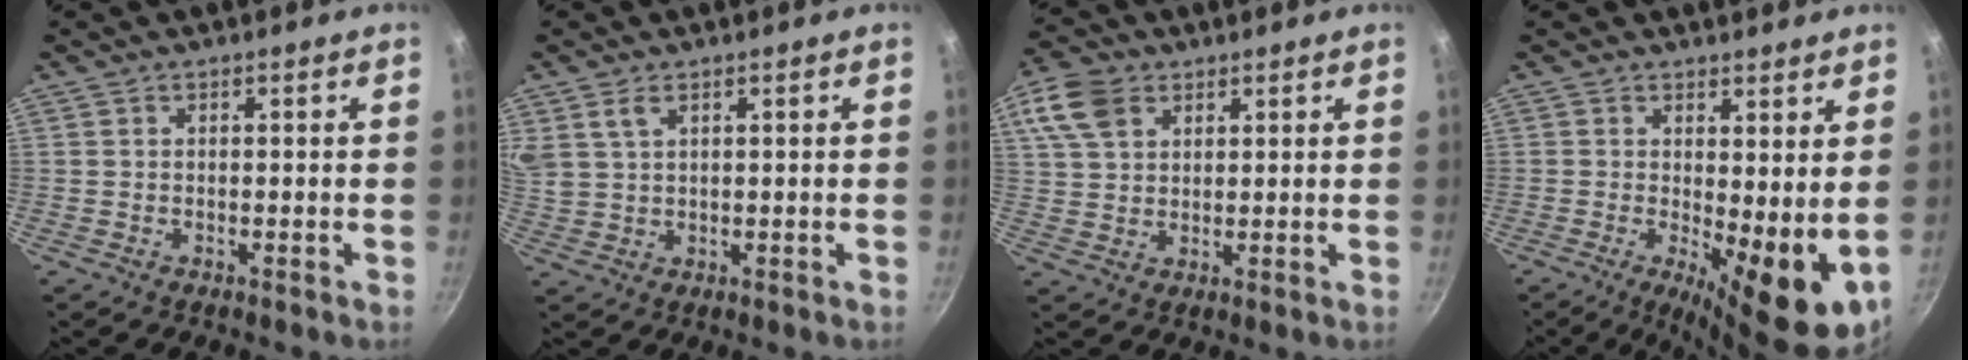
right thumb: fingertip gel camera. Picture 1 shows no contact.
{"total": 4.8, "force": [2.6, 2.9, 2.9], "torque": [-0.052, -0.002, 0.057]}
{"total": 8.9, "force": [4.1, 6.1, 4.9], "torque": [-0.088, 0.003, 0.075]}
{"total": 10.7, "force": [0.3, 3.6, 10.0], "torque": [-0.122, -0.018, 0.011]}